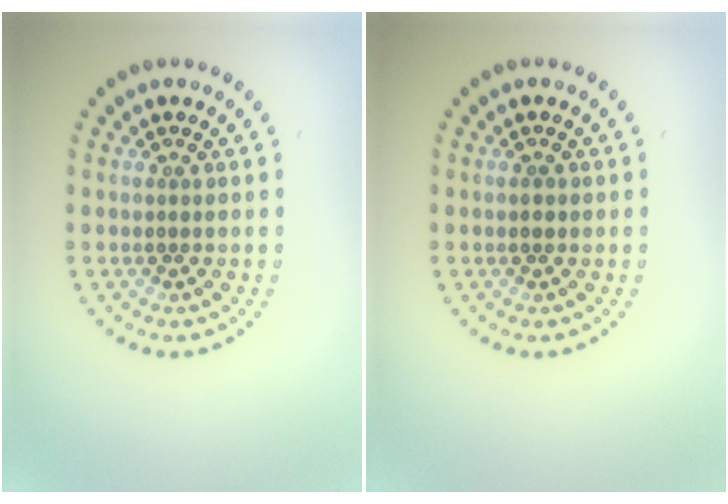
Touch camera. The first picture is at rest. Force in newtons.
{"total": 0.7, "press": 0.7, "slide": 0.2}